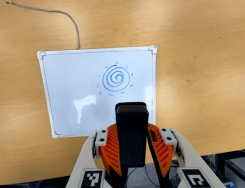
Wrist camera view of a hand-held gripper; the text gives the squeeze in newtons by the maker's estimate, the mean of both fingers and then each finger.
{"total": 7.1, "left": 5.6, "right": 8.7}